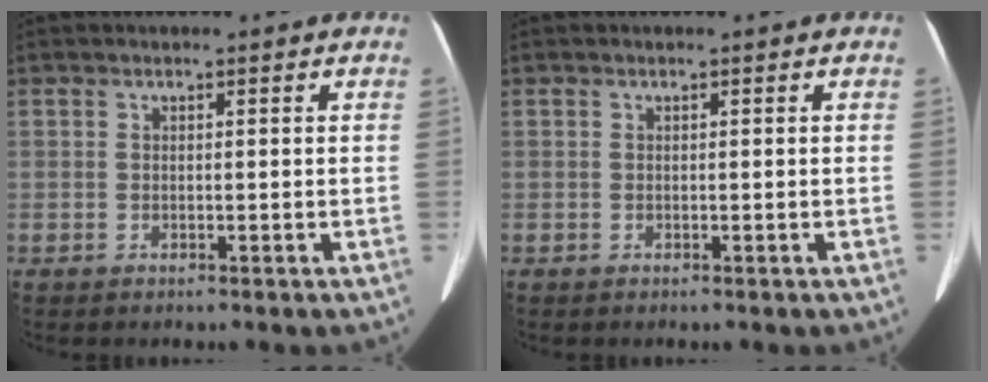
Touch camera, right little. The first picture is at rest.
{"total": 0.0}